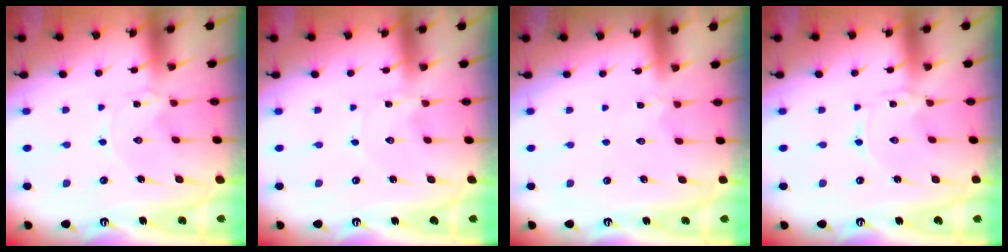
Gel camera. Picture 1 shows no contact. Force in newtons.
{"total": 0.0}
{"total": 2.2, "press": 2.2, "slide": 0.5}
{"total": 0.0}